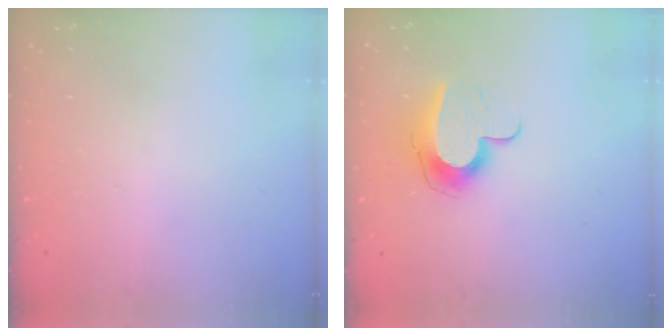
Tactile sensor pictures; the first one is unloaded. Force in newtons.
{"total": 10.7, "press": 10.6, "slide": 0.7}